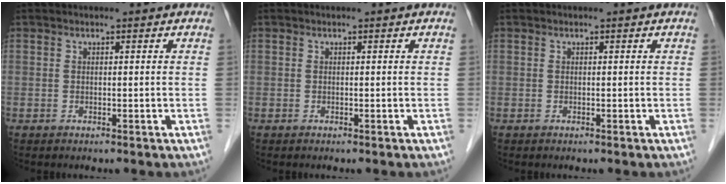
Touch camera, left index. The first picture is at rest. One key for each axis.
{"total": 0.0}
{"total": 0.0}